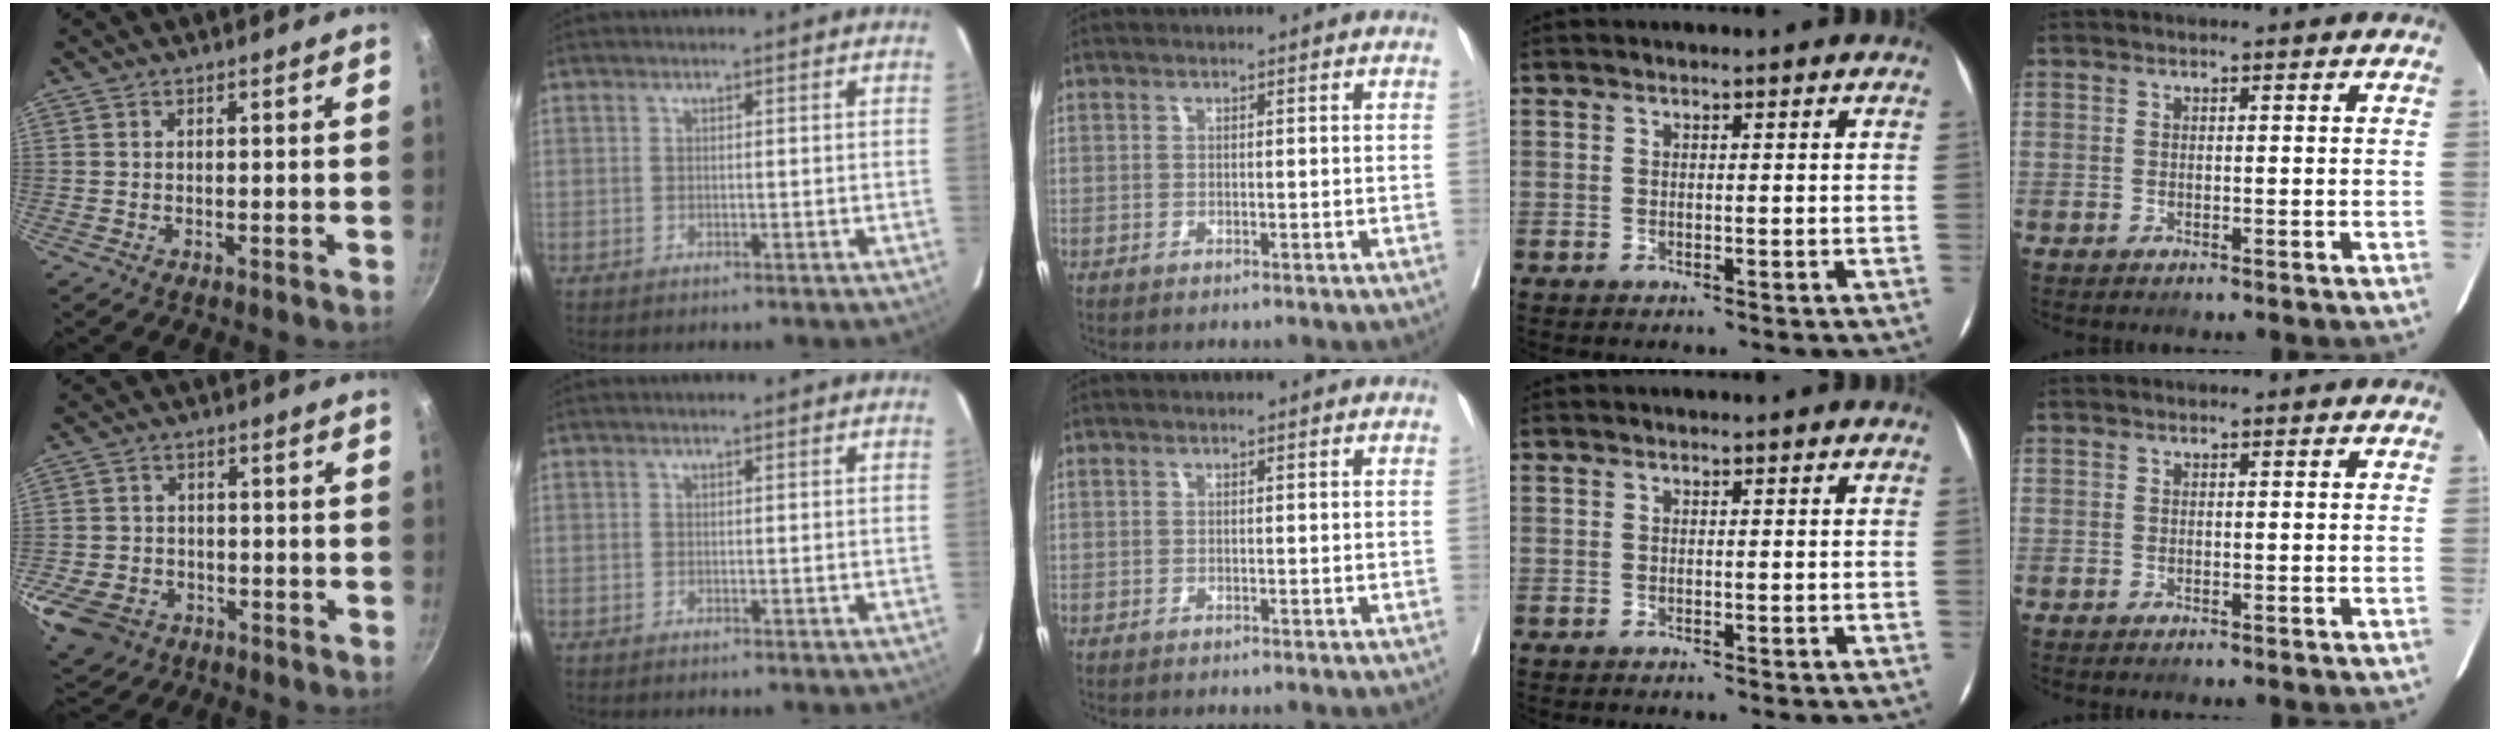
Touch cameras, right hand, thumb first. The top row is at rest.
{"thumb": {"total": 12.0, "force": [-5.3, 9.3, 5.4], "torque": [-0.130, 0.019, -0.080]}}